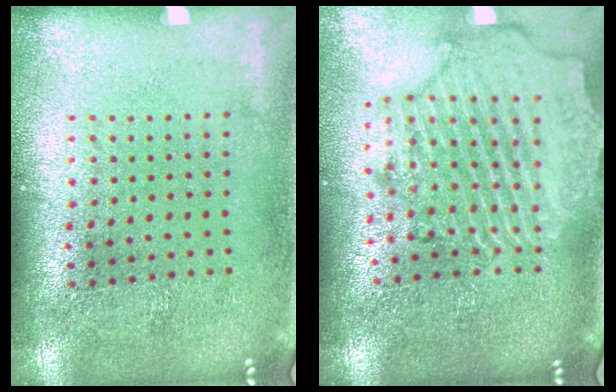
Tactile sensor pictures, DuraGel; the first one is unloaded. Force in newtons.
{"total": 2.8, "press": 2.5, "slide": 1.3}